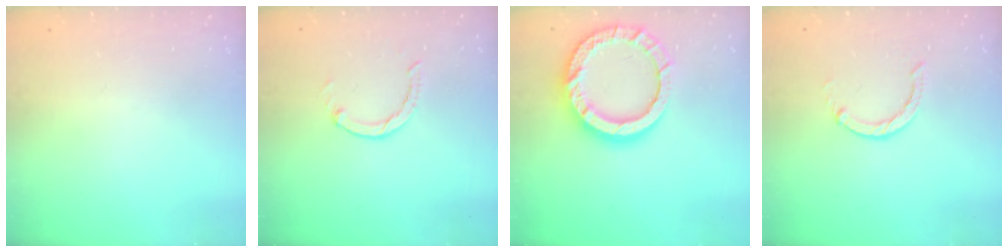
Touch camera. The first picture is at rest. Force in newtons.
{"total": 1.0, "press": 0.9, "slide": 0.3}
{"total": 16.3, "press": 16.2, "slide": 1.5}
{"total": 0.6, "press": 0.6, "slide": 0.2}